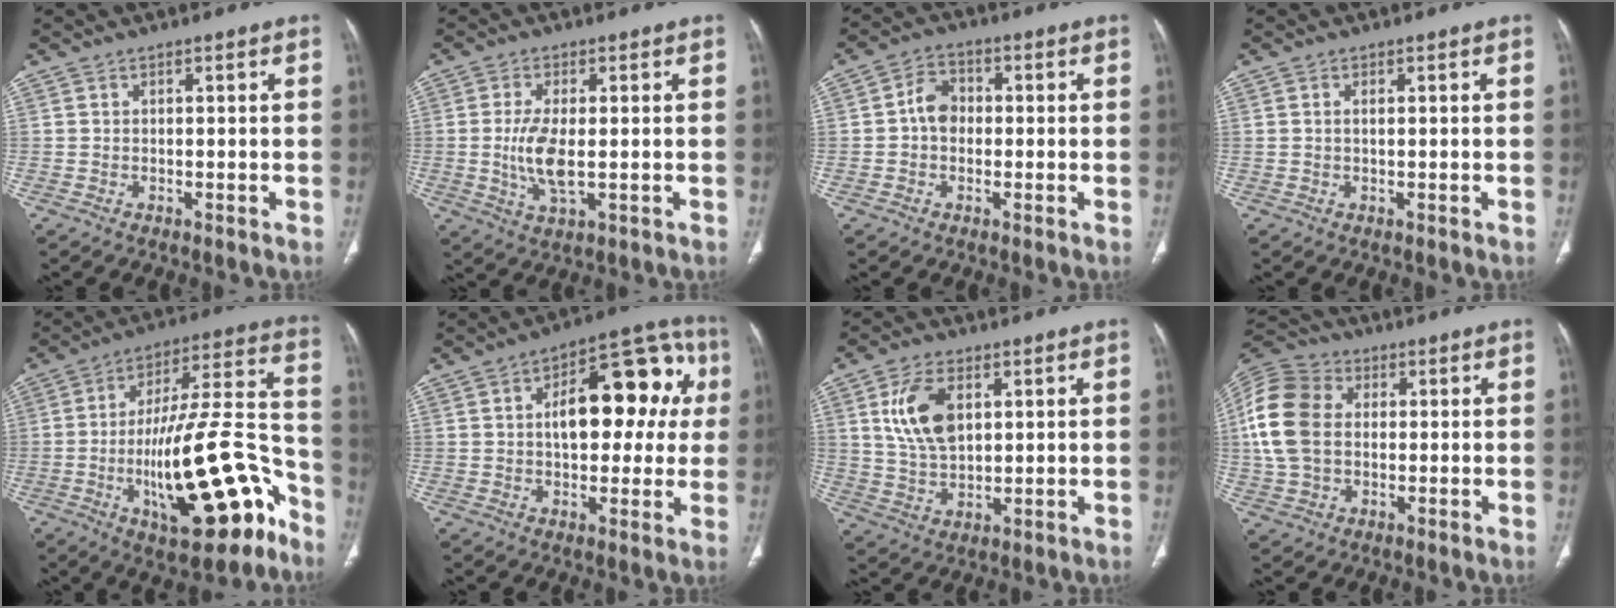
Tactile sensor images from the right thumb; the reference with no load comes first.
{"total": 7.2, "force": [-0.4, 2.8, 6.6], "torque": [-0.140, -0.011, -0.005]}
{"total": 5.0, "force": [-0.2, 4.0, 3.0], "torque": [-0.037, 0.017, -0.015]}
{"total": 0.9, "force": [0.2, 0.4, 0.8], "torque": [-0.021, 0.004, 0.005]}
{"total": 24.6, "force": [-10.5, 8.2, 20.7], "torque": [-0.299, 0.073, -0.151]}
{"total": 18.8, "force": [3.2, 9.9, 15.7], "torque": [-0.169, 0.037, 0.038]}
{"total": 10.4, "force": [3.1, 6.1, 7.8], "torque": [-0.140, -0.010, 0.065]}
{"total": 14.1, "force": [1.1, 10.3, 9.6], "torque": [-0.196, 0.020, 0.015]}